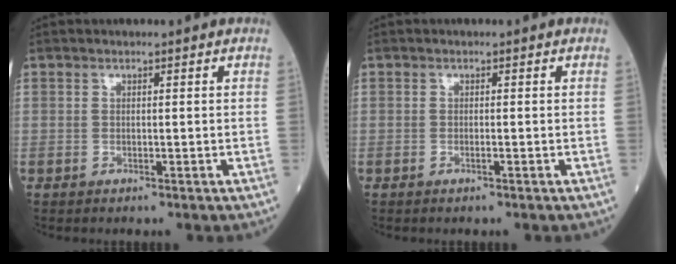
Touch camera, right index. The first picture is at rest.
{"total": 0.6, "force": [-0.3, 0.0, 0.5], "torque": [-0.013, -0.001, -0.004]}